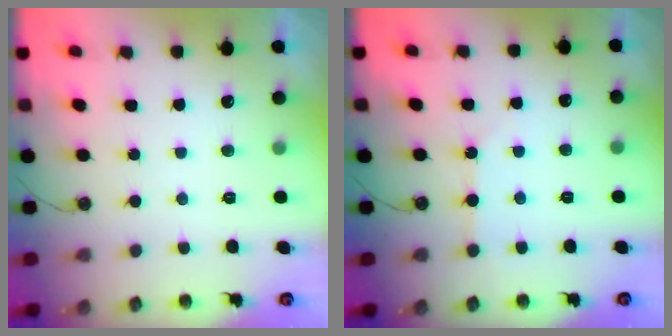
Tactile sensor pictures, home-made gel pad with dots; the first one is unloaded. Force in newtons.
{"total": 2.5, "press": 2.4, "slide": 0.4}